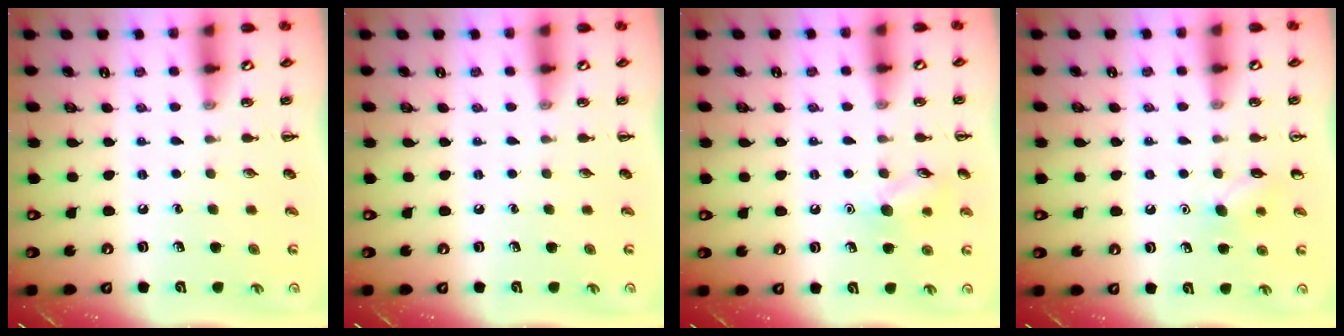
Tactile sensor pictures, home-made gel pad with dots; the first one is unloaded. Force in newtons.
{"total": 0.0}
{"total": 8.2, "press": 8.1, "slide": 1.2}
{"total": 6.2, "press": 6.0, "slide": 1.6}